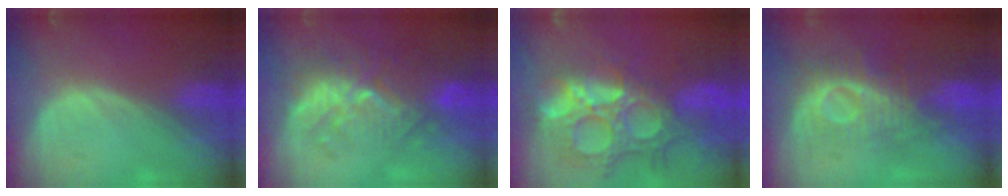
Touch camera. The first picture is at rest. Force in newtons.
{"total": 9.5, "press": 9.0, "slide": 3.0}
{"total": 14.8, "press": 12.3, "slide": 8.3}
{"total": 9.1, "press": 8.4, "slide": 3.6}